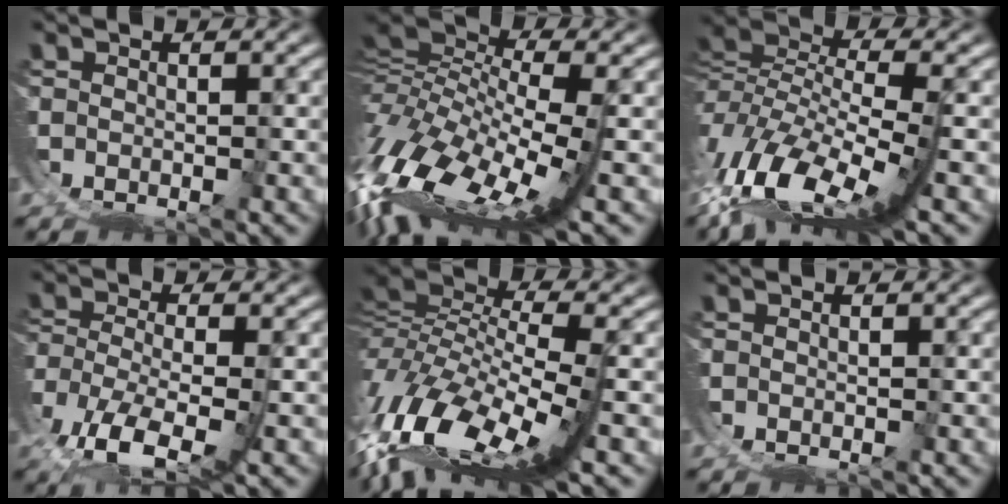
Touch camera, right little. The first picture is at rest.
{"total": 12.4, "force": [1.2, 6.5, 10.5], "torque": [-0.219, -0.031, 0.041]}
{"total": 9.4, "force": [1.2, 4.8, 8.0], "torque": [-0.165, -0.016, 0.028]}
{"total": 4.6, "force": [0.2, 2.5, 3.8], "torque": [-0.110, -0.046, 0.030]}
{"total": 12.7, "force": [1.2, 6.7, 10.7], "torque": [-0.207, -0.020, 0.031]}
{"total": 0.0}